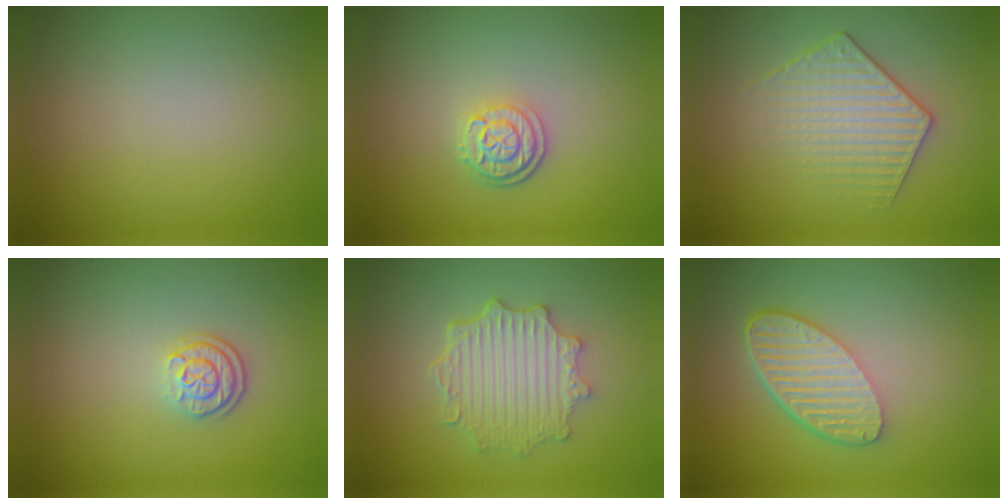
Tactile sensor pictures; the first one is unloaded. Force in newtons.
{"total": 2.8, "press": 2.3, "slide": 1.6}
{"total": 3.6, "press": 3.2, "slide": 1.6}
{"total": 2.5, "press": 2.0, "slide": 1.5}
{"total": 4.8, "press": 3.8, "slide": 2.8}
{"total": 5.6, "press": 4.2, "slide": 3.7}